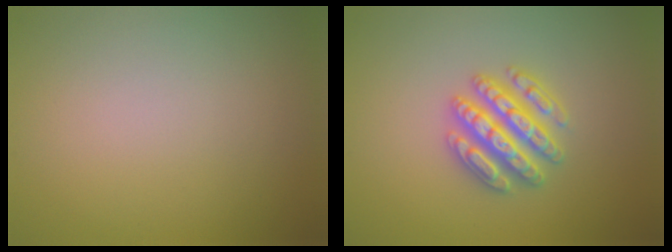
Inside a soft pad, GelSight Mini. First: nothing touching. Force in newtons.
{"total": 4.8, "press": 4.7, "slide": 0.8}